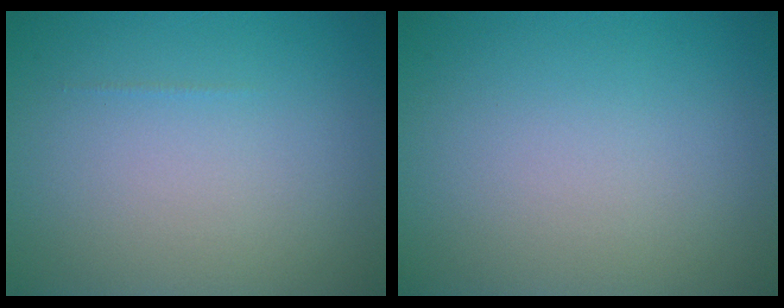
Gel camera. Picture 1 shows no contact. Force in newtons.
{"total": 0.0}